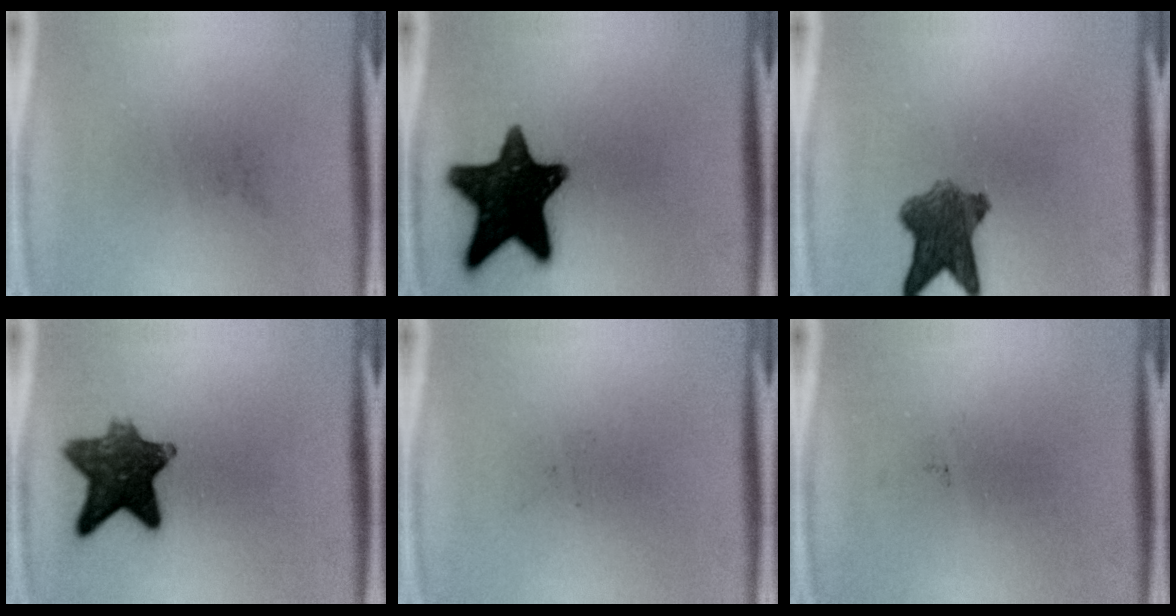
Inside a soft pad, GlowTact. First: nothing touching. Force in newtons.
{"total": 16.9}
{"total": 7.8}
{"total": 10.4}
{"total": 0.0}
{"total": 0.0}